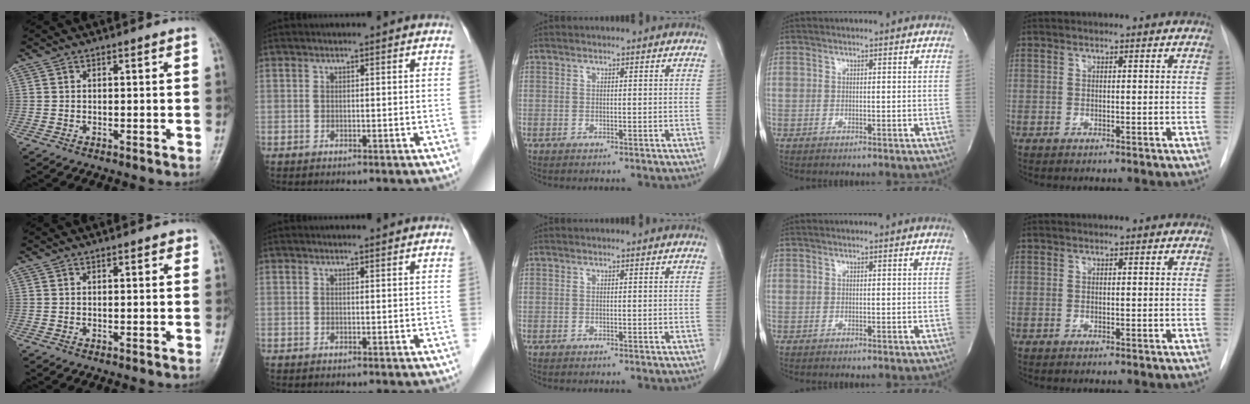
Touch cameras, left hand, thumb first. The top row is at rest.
{"thumb": {"total": 1.4, "force": [0.7, 0.6, 1.0], "torque": [-0.010, 0.001, 0.006]}, "index": {"total": 0.6, "force": [0.5, -0.1, 0.2], "torque": [-0.008, 0.001, 0.010]}}